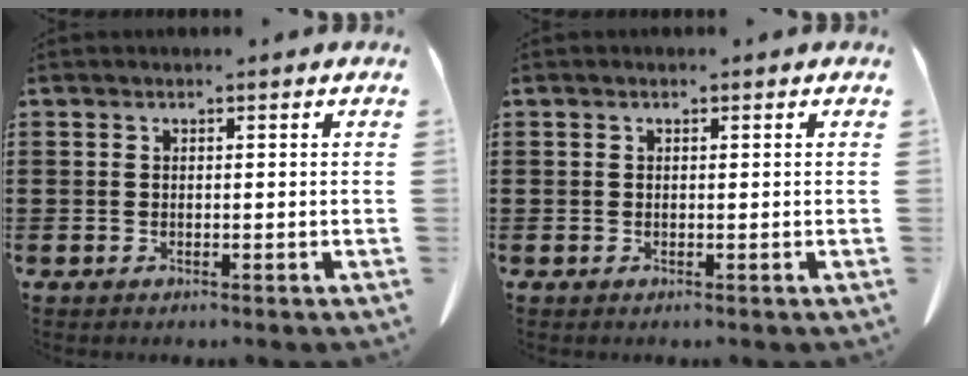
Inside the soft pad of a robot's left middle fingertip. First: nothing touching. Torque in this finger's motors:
{"motor_torque": [-0.85, -1.29, -0.04, -0.01]}